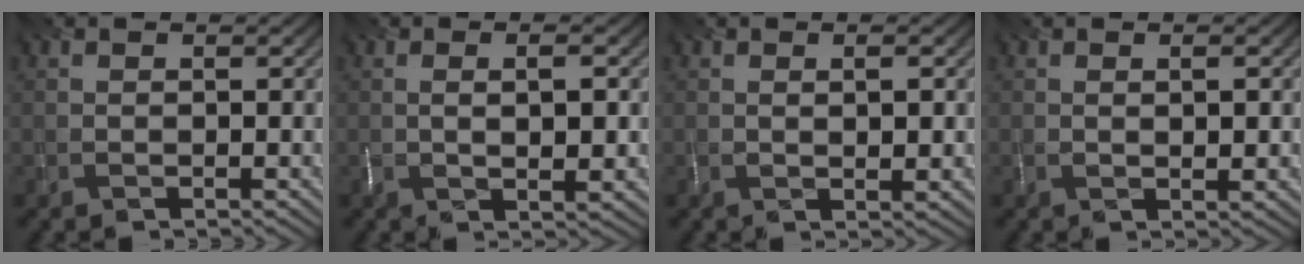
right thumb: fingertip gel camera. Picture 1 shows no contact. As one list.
[{"total": 3.2, "force": [0.2, 0.7, 3.1], "torque": [-0.062, -0.001, 0.005]}, {"total": 1.7, "force": [0.3, 0.4, 1.6], "torque": [-0.030, -0.003, 0.008]}, {"total": 1.3, "force": [0.3, 0.3, 1.2], "torque": [-0.022, -0.003, 0.008]}]